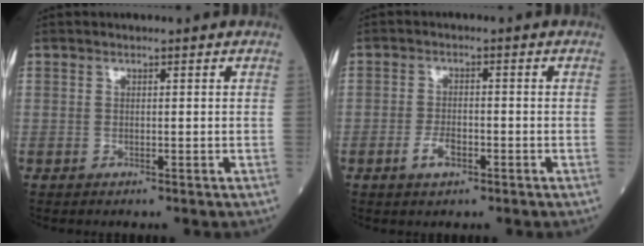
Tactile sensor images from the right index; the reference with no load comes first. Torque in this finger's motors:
{"motor_torque": [0.24, -0.08, 0.04, 0.02]}